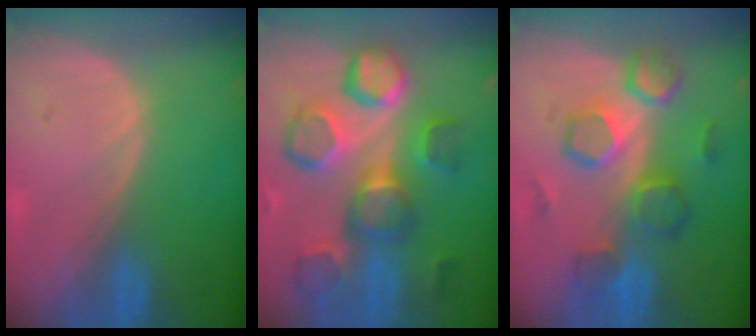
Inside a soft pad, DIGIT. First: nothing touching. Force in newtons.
{"total": 11.6, "press": 10.9, "slide": 4.0}
{"total": 8.5, "press": 8.4, "slide": 1.4}